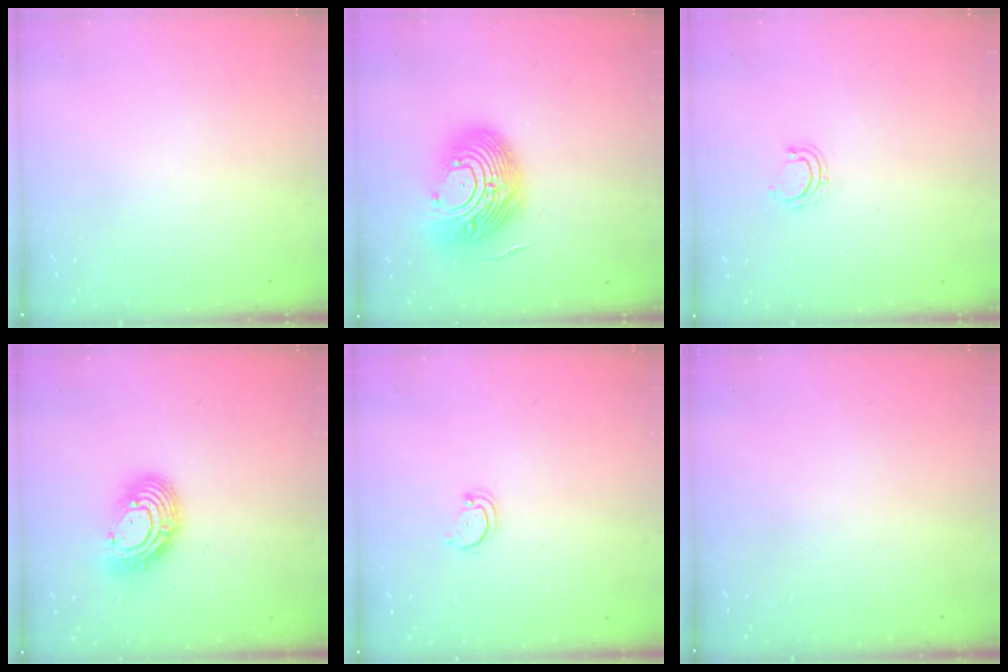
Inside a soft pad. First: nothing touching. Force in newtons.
{"total": 15.5, "press": 14.6, "slide": 5.1}
{"total": 5.0, "press": 4.8, "slide": 1.2}
{"total": 12.1, "press": 12.0, "slide": 1.1}
{"total": 1.9, "press": 1.9, "slide": 0.2}
{"total": 0.0}